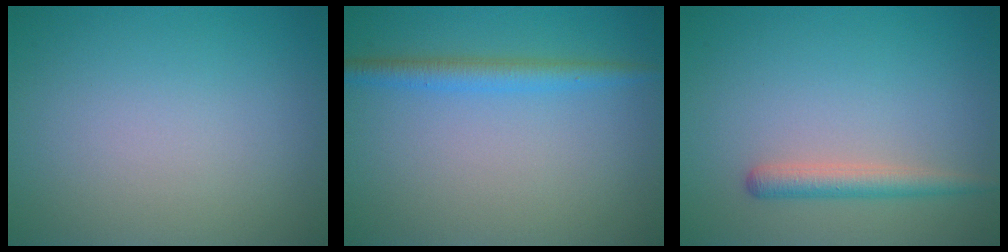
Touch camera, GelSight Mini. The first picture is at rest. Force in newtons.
{"total": 2.4, "press": 2.4, "slide": 0.2}
{"total": 2.2, "press": 2.2, "slide": 0.1}